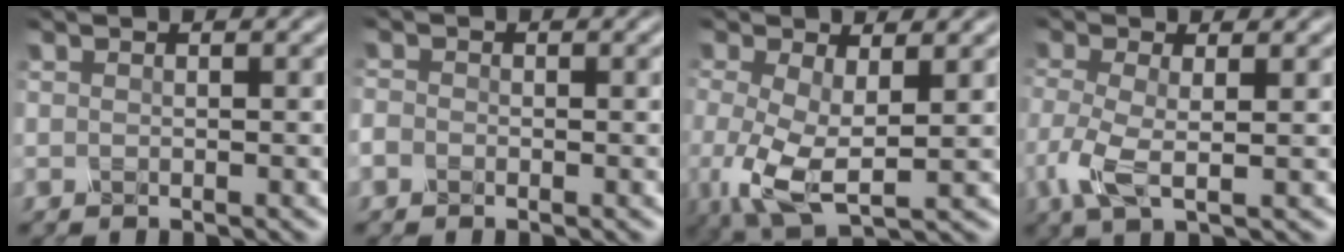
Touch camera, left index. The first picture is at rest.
{"total": 0.9, "force": [-0.7, 0.0, -0.6], "torque": [-0.006, 0.000, 0.005]}
{"total": 5.1, "force": [-0.8, 2.0, 4.6], "torque": [-0.122, -0.014, 0.004]}
{"total": 2.9, "force": [-1.2, 0.7, 2.5], "torque": [-0.083, -0.003, -0.009]}